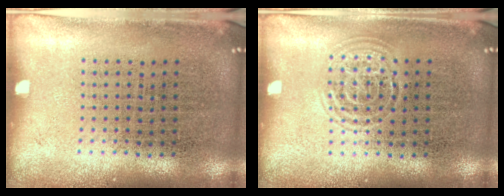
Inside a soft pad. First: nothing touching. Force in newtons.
{"total": 1.2, "press": 1.1, "slide": 0.2}